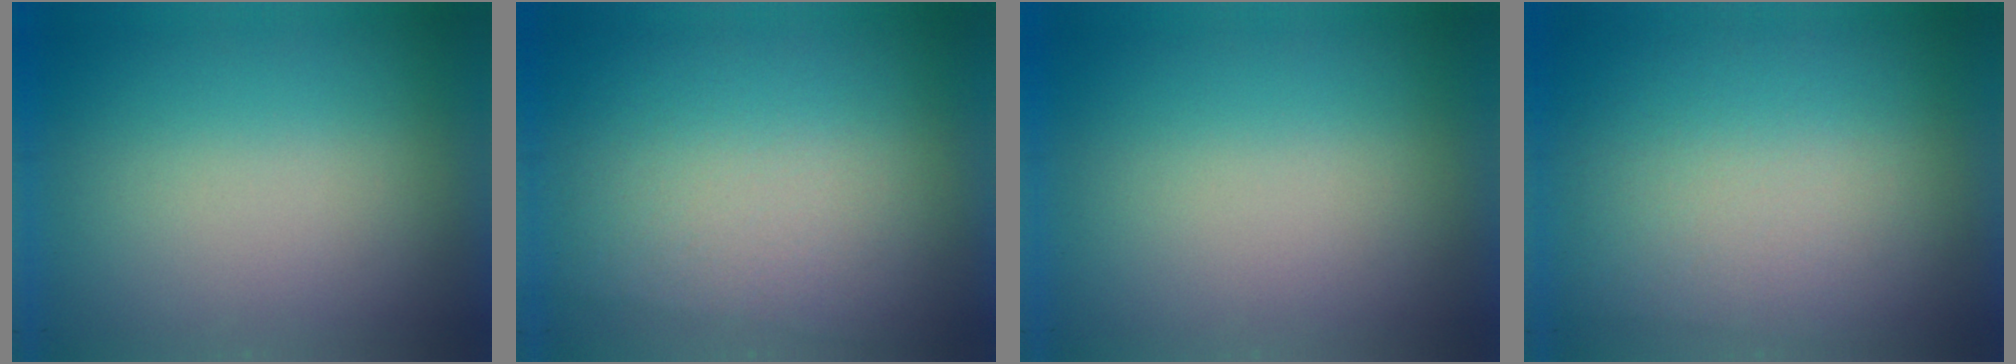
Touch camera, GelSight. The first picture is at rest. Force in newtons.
{"total": 3.0}
{"total": 0.0}
{"total": 2.6}